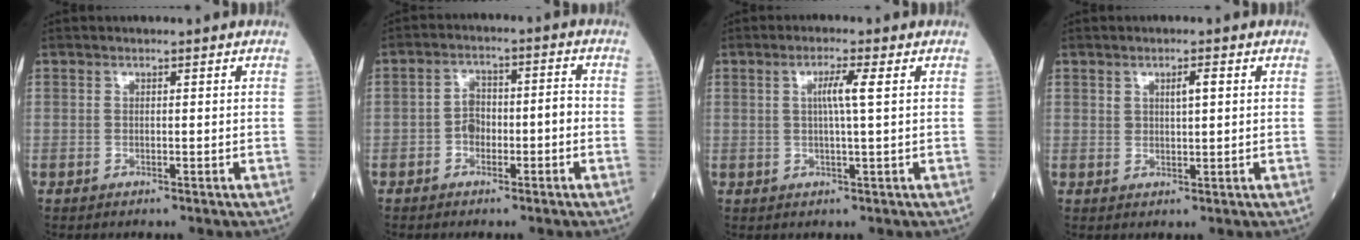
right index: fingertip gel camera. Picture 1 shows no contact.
{"total": 4.6, "force": [-1.5, 2.6, 3.5], "torque": [-0.061, 0.027, -0.026]}
{"total": 3.8, "force": [0.9, -0.4, 3.7], "torque": [-0.066, 0.002, 0.015]}
{"total": 2.5, "force": [1.0, 0.7, 2.2], "torque": [-0.038, -0.001, 0.019]}